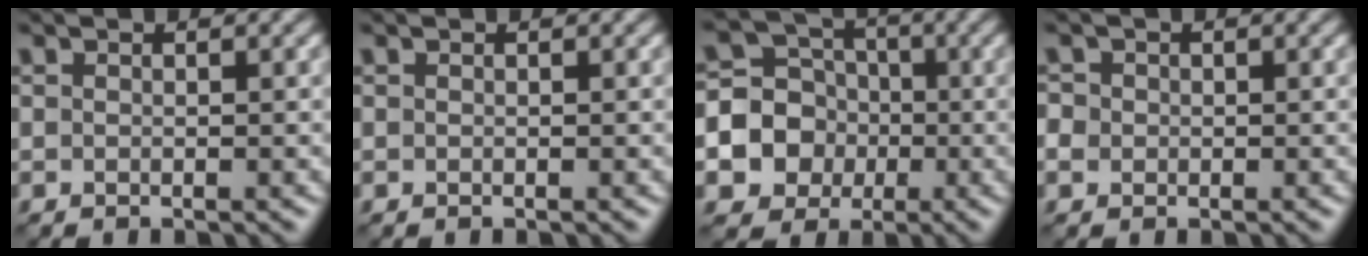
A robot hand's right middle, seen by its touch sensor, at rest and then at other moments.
{"total": 0.0}
{"total": 10.3, "force": [-2.7, 9.6, 2.5], "torque": [-0.068, -0.015, -0.063]}
{"total": 2.0, "force": [0.0, 1.9, 0.6], "torque": [-0.010, 0.010, -0.002]}